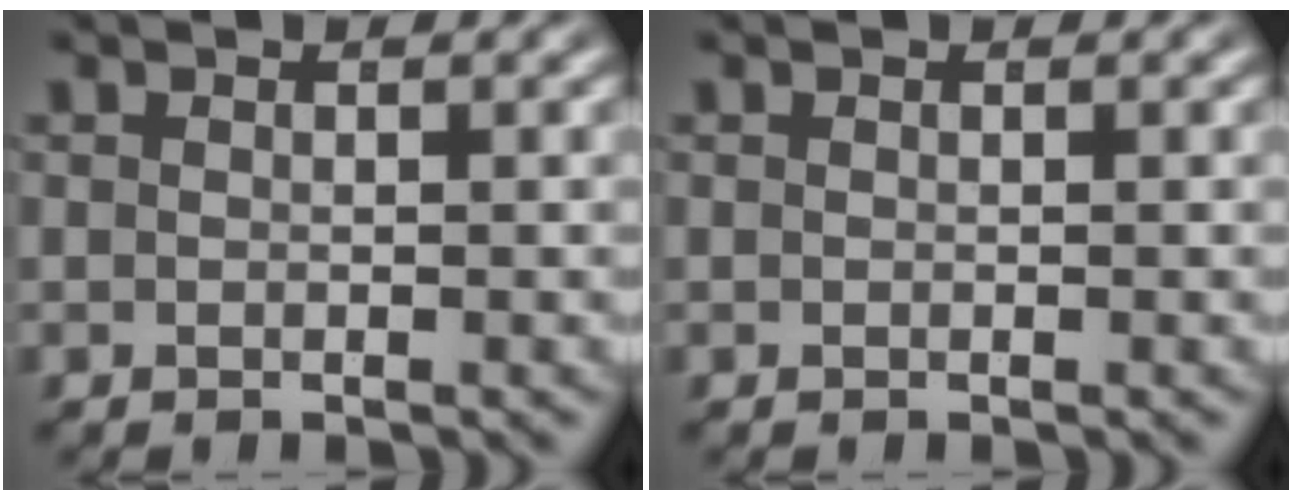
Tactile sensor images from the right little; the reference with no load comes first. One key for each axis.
{"total": 0.0}